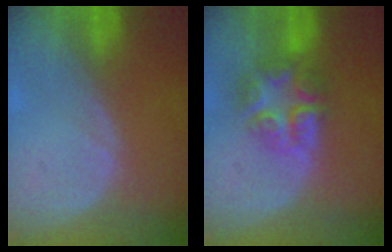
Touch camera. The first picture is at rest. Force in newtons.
{"total": 7.7, "press": 6.7, "slide": 3.7}